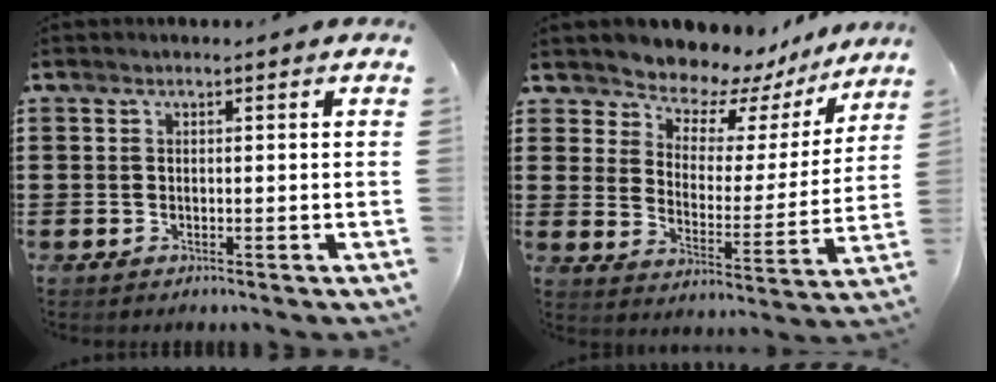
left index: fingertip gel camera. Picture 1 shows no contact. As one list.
[{"total": 7.0, "force": [6.6, 2.1, 0.3], "torque": [-0.041, -0.057, 0.115]}]